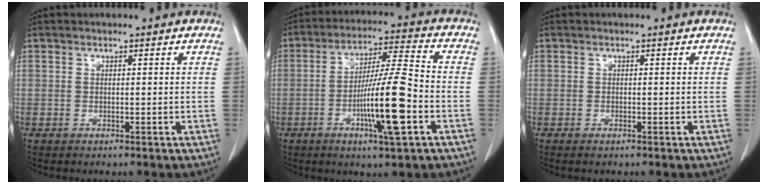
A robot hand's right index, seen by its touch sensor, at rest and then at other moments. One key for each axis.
{"total": 12.8, "fx": -4.0, "fy": 0.3, "fz": 12.2, "tx": -0.218, "ty": -0.005, "tz": -0.072}
{"total": 0.7, "fx": -0.5, "fy": 0.1, "fz": 0.5, "tx": -0.013, "ty": -0.002, "tz": -0.006}